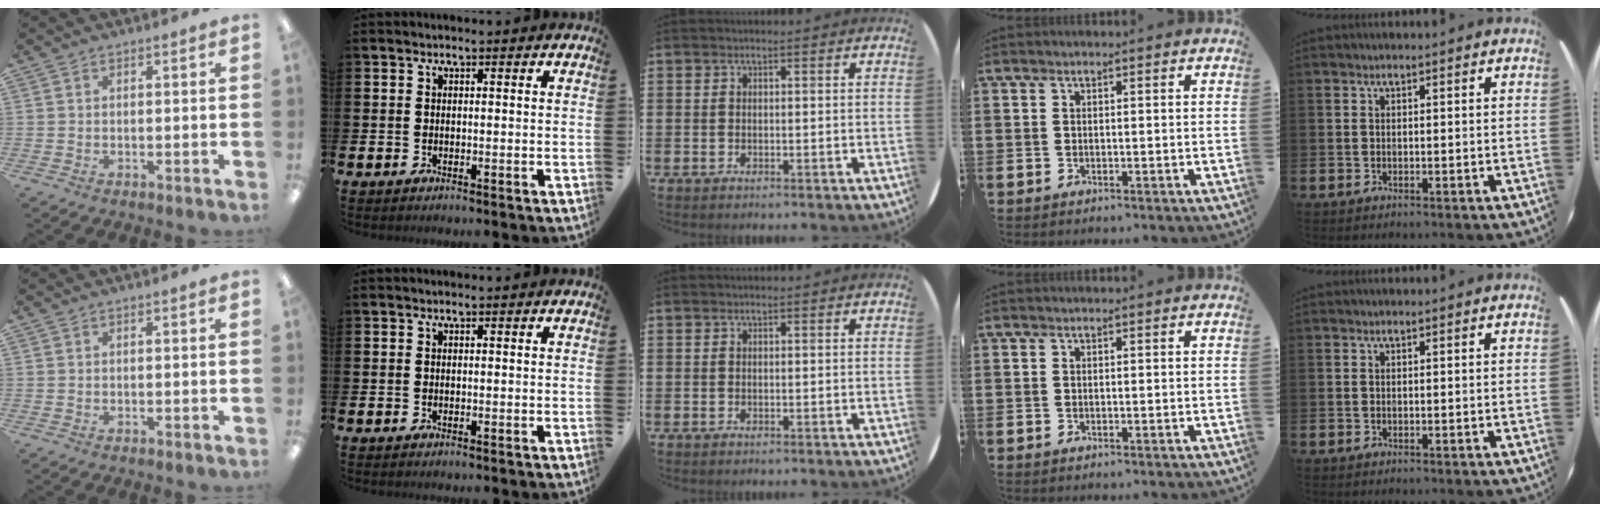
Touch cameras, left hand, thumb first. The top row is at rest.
{}